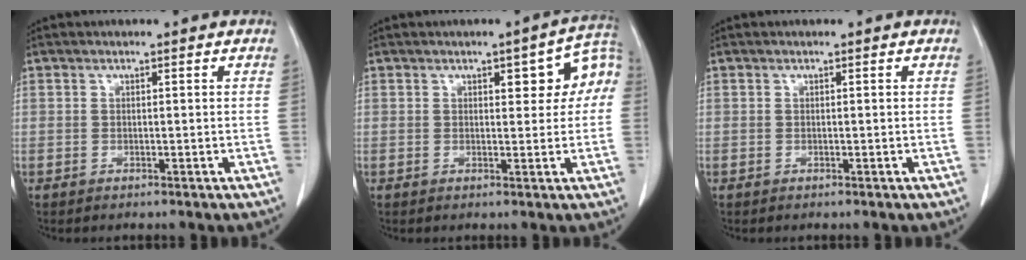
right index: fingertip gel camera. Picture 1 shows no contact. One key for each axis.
{"total": 6.6, "fx": 1.6, "fy": 2.6, "fz": 5.9, "tx": -0.063, "ty": 0.028, "tz": 0.016}
{"total": 0.0}